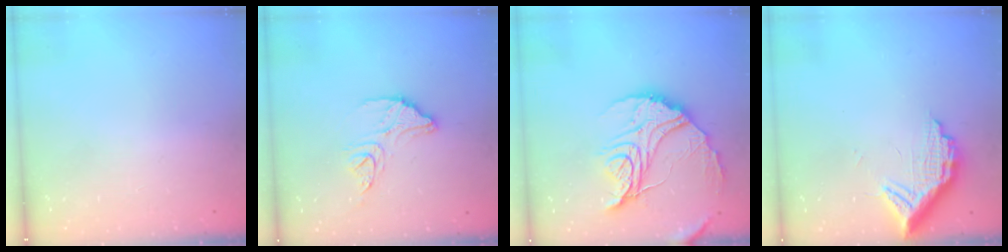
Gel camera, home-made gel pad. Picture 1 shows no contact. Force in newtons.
{"total": 13.5, "press": 13.5, "slide": 1.1}
{"total": 20.5, "press": 20.5, "slide": 2.0}
{"total": 11.1, "press": 11.1, "slide": 0.8}